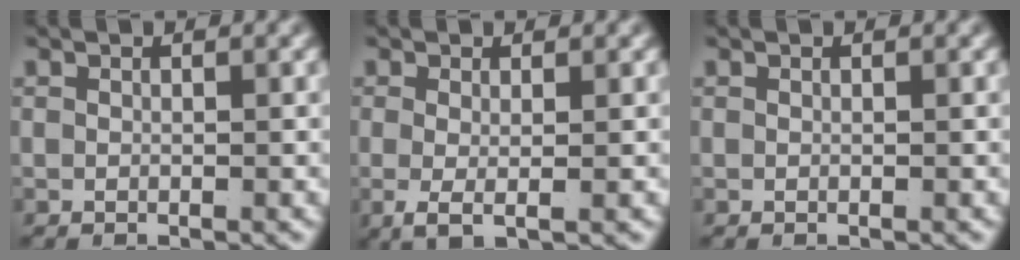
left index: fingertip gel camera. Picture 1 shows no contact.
{"total": 2.3, "force": [-0.3, 0.6, 2.2], "torque": [-0.053, -0.026, 0.009]}
{"total": 0.0}